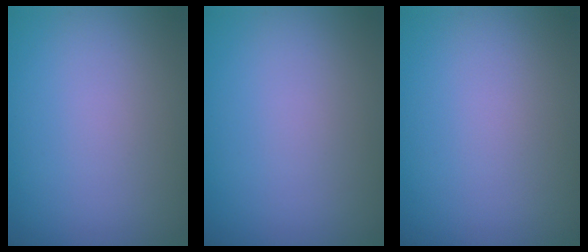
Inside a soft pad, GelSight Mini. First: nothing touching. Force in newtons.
{"total": 0.0}
{"total": 0.0}